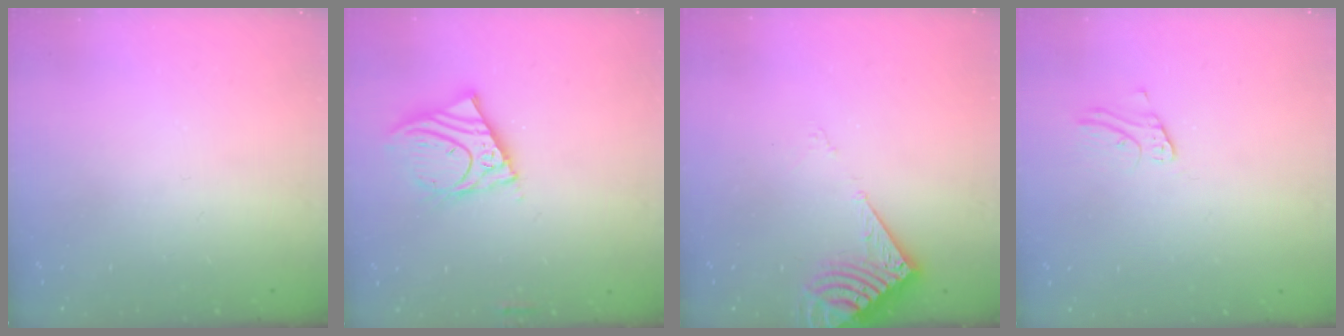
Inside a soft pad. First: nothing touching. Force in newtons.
{"total": 12.9, "press": 12.7, "slide": 2.2}
{"total": 7.6, "press": 7.5, "slide": 0.8}
{"total": 2.5, "press": 2.5, "slide": 0.2}